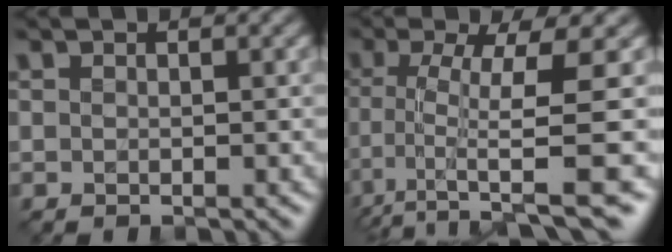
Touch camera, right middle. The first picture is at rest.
{"total": 7.5, "force": [-1.9, 1.8, 7.1], "torque": [-0.124, -0.003, -0.035]}